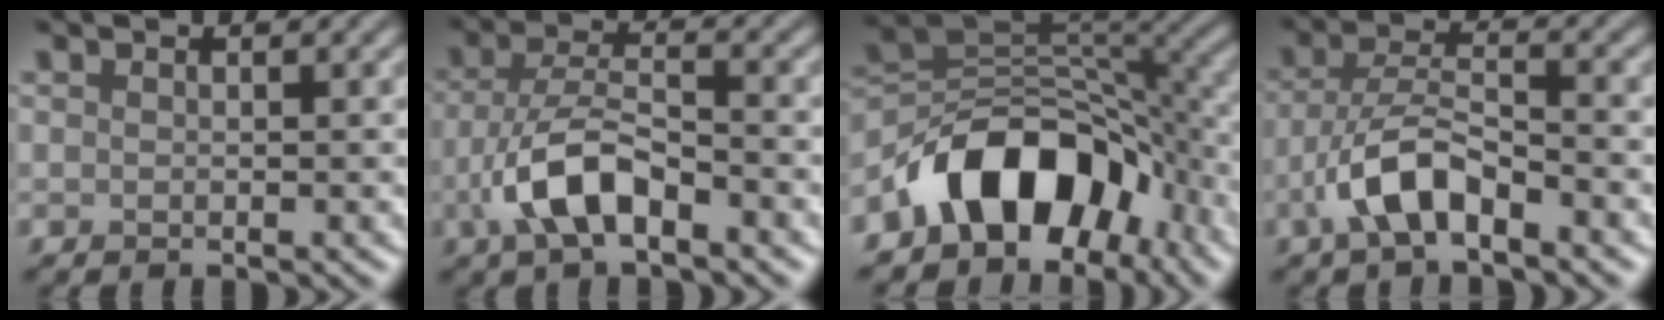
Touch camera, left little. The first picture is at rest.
{"total": 5.8, "force": [-2.7, 2.4, 4.6], "torque": [-0.095, 0.006, -0.056]}
{"total": 9.9, "force": [-5.7, 5.9, 5.5], "torque": [-0.065, 0.007, -0.104]}
{"total": 5.1, "force": [-2.8, 1.8, 3.9], "torque": [-0.077, 0.010, -0.058]}